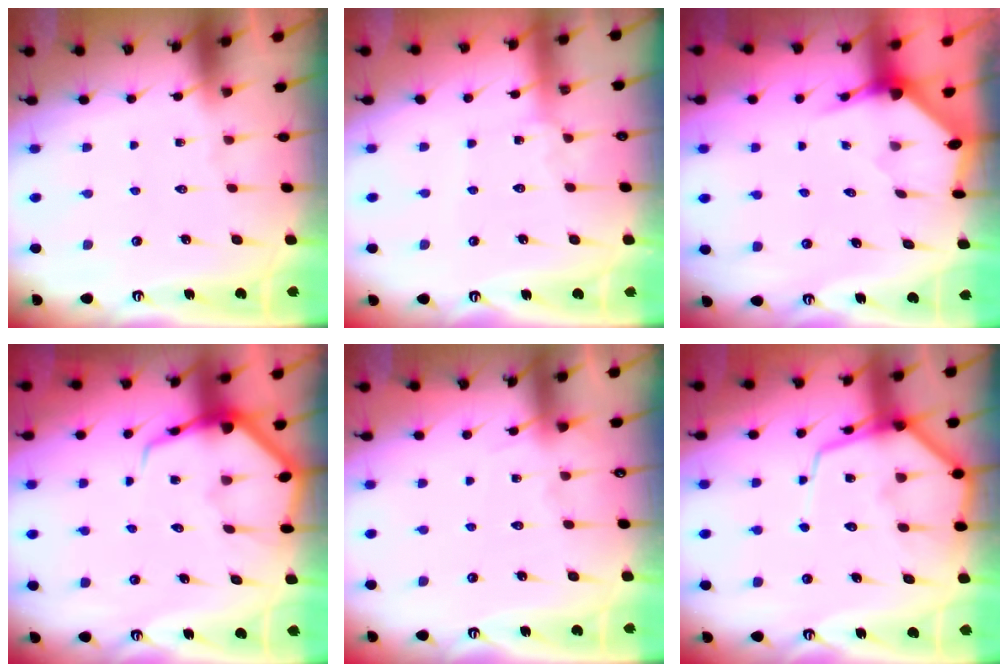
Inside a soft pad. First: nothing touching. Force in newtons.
{"total": 1.8, "press": 1.8, "slide": 0.2}
{"total": 3.1, "press": 3.1, "slide": 0.1}
{"total": 7.3, "press": 7.2, "slide": 0.8}
{"total": 5.2, "press": 5.2, "slide": 0.6}
{"total": 10.7, "press": 10.6, "slide": 1.2}